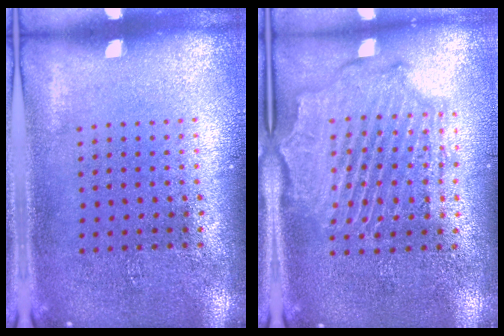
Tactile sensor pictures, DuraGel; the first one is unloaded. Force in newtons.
{"total": 2.1, "press": 2.0, "slide": 0.6}